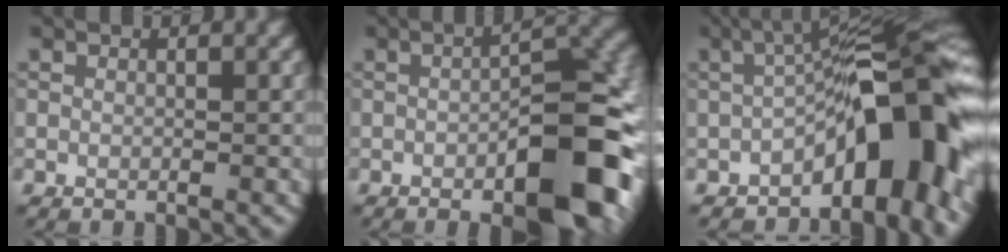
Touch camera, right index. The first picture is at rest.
{"total": 11.0, "force": [-3.8, 4.2, 9.5], "torque": [-0.117, 0.011, -0.055]}
{"total": 11.8, "force": [-4.1, 4.3, 10.2], "torque": [-0.120, 0.023, -0.070]}